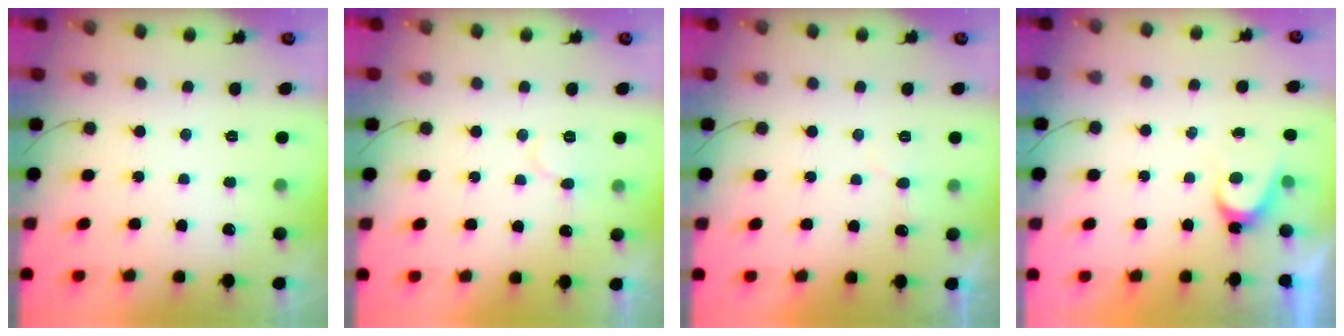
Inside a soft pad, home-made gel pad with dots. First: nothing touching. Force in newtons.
{"total": 7.2, "press": 7.1, "slide": 0.7}
{"total": 5.9, "press": 5.9, "slide": 0.3}
{"total": 3.4, "press": 3.4, "slide": 0.3}